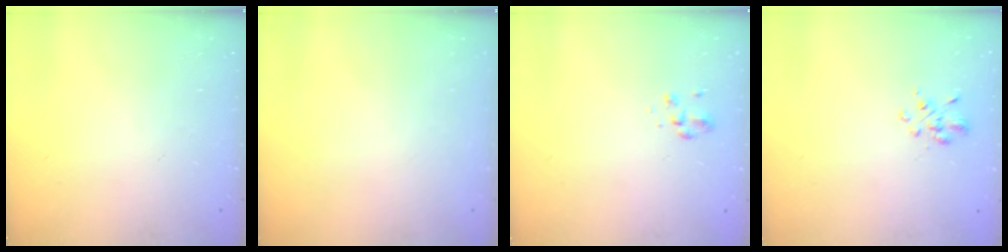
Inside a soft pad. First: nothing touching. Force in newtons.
{"total": 0.0}
{"total": 2.5, "press": 2.5, "slide": 0.6}
{"total": 1.9, "press": 1.7, "slide": 0.8}